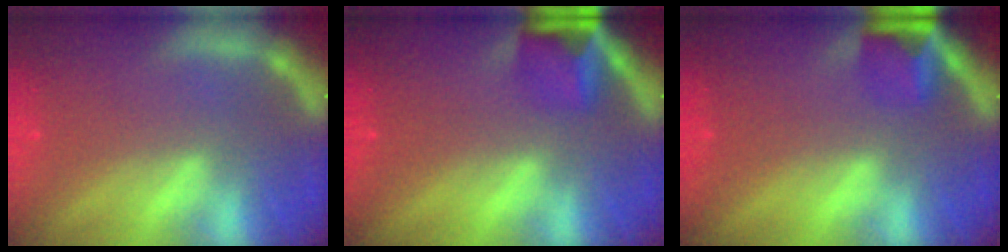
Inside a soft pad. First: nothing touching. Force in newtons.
{"total": 4.9}
{"total": 3.9}